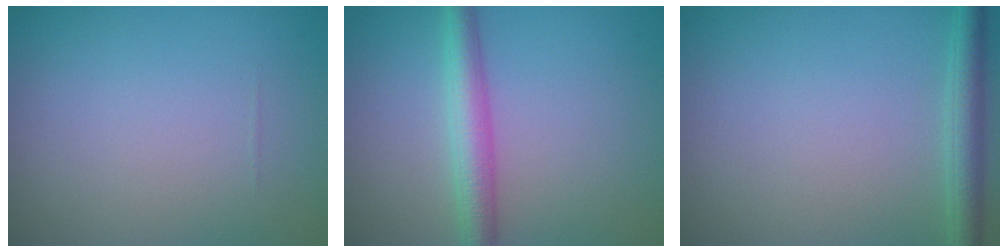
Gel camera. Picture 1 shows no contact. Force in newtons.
{"total": 3.6, "press": 3.6, "slide": 0.1}
{"total": 2.8, "press": 2.8, "slide": 0.2}